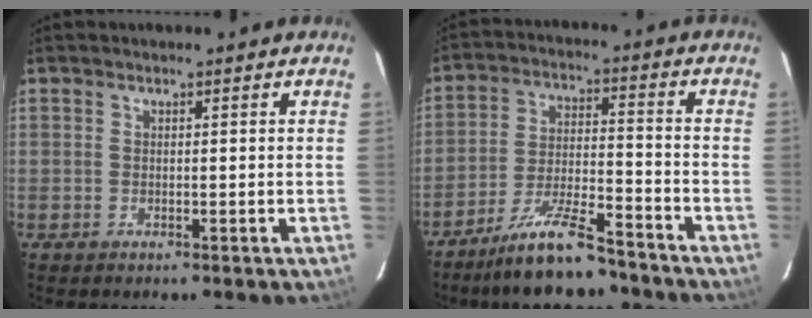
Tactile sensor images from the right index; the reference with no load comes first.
{"total": 12.1, "force": [-10.2, 2.1, 6.3], "torque": [-0.136, -0.002, -0.177]}